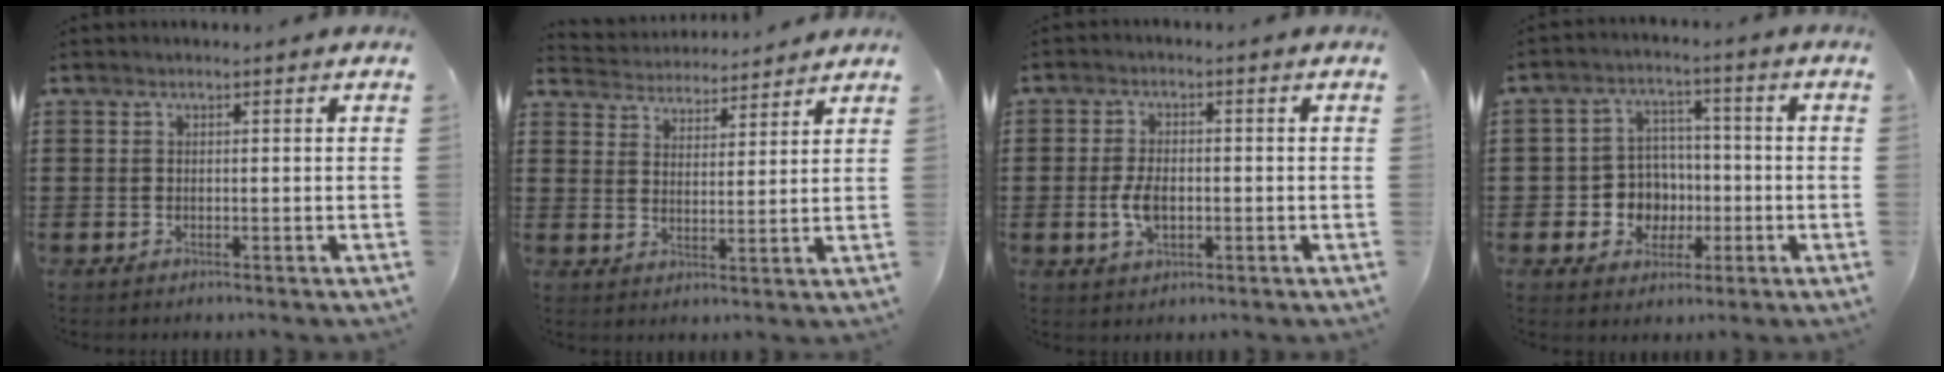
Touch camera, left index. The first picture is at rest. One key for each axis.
{"total": 4.1, "fx": 4.0, "fy": 0.3, "fz": -0.4, "tx": -0.013, "ty": -0.026, "tz": 0.069}
{"total": 4.7, "fx": -0.6, "fy": 2.5, "fz": 3.9, "tx": -0.091, "ty": -0.004, "tz": -0.016}
{"total": 6.7, "fx": -1.2, "fy": 6.2, "fz": 2.2, "tx": -0.059, "ty": 0.019, "tz": -0.016}